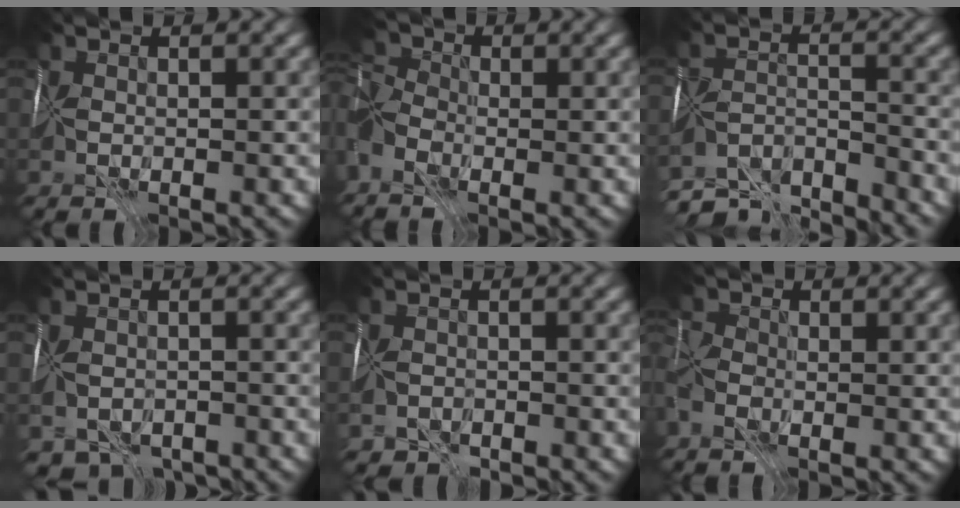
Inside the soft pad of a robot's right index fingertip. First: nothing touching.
{"total": 5.1, "force": [-1.7, 3.3, 3.6], "torque": [-0.091, -0.003, -0.026]}
{"total": 7.7, "force": [-7.4, 1.4, 1.6], "torque": [-0.023, -0.002, -0.121]}
{"total": 5.0, "force": [-3.6, 2.9, 1.8], "torque": [-0.028, -0.018, -0.048]}
{"total": 1.7, "force": [-1.5, 0.9, -0.1], "torque": [0.007, -0.003, -0.028]}
{"total": 3.0, "force": [-1.0, 2.0, 1.9], "torque": [-0.053, 0.000, -0.020]}